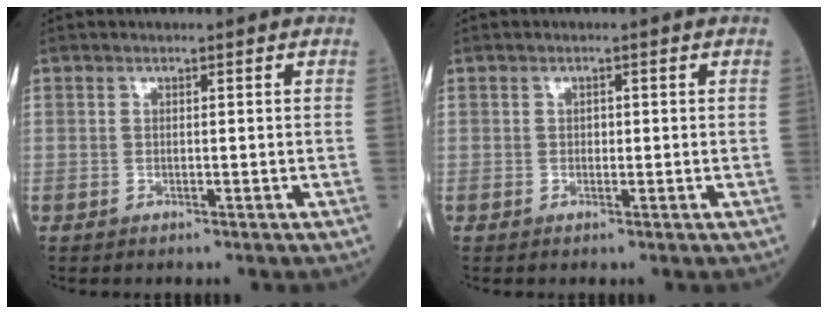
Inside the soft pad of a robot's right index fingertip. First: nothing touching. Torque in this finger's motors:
{"motor_torque": [0.24, 0.04, 0.06, 0.02]}